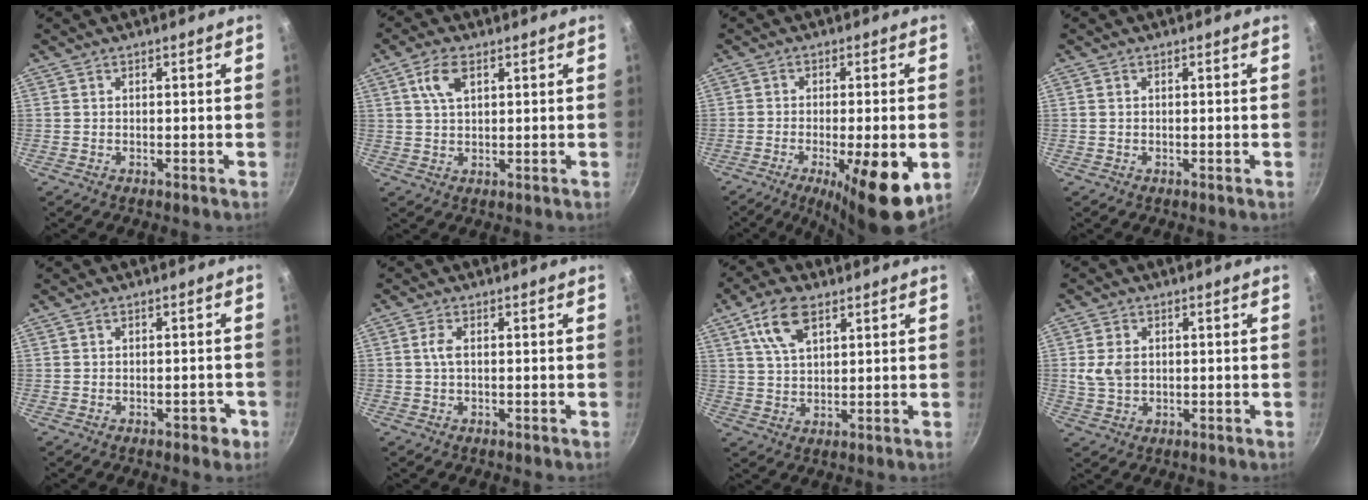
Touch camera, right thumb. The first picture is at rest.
{"total": 5.4, "force": [2.3, 2.8, 4.1], "torque": [-0.073, 0.000, 0.044]}
{"total": 13.9, "force": [-4.6, 3.9, 12.6], "torque": [-0.182, 0.003, -0.064]}
{"total": 0.6, "force": [0.2, 0.4, 0.3], "torque": [-0.007, 0.001, 0.003]}
{"total": 2.6, "force": [-1.3, 1.5, 1.7], "torque": [-0.004, 0.020, -0.007]}
{"total": 2.2, "force": [0.2, 0.9, 2.0], "torque": [-0.049, 0.004, 0.002]}
{"total": 8.6, "force": [4.2, 4.3, 6.1], "torque": [-0.107, -0.002, 0.082]}
{"total": 5.2, "force": [0.7, 3.9, 3.4], "torque": [-0.061, 0.000, 0.014]}